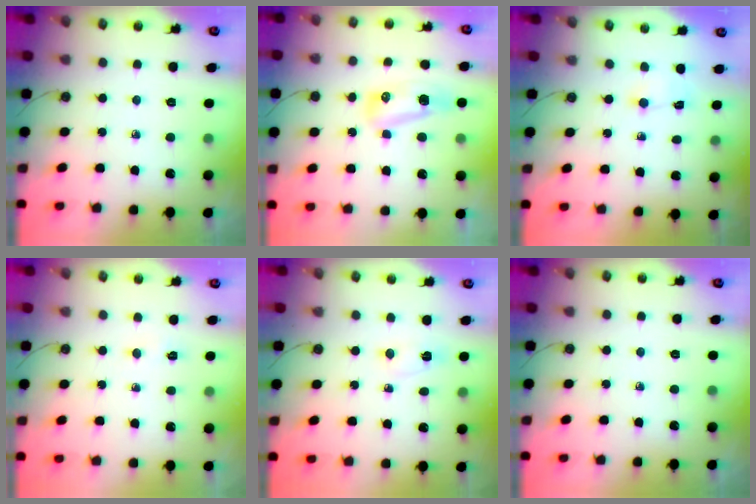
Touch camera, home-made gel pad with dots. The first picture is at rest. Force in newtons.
{"total": 9.3, "press": 8.8, "slide": 3.2}
{"total": 1.5, "press": 1.3, "slide": 0.7}
{"total": 1.8, "press": 1.6, "slide": 0.6}
{"total": 2.3, "press": 2.2, "slide": 0.6}
{"total": 0.0}